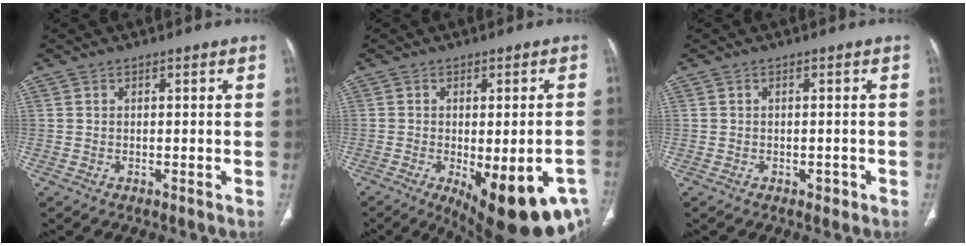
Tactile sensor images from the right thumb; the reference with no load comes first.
{"total": 18.5, "force": [-7.8, 6.6, 15.4], "torque": [-0.150, 0.002, -0.090]}
{"total": 1.2, "force": [-0.6, 0.9, 0.6], "torque": [-0.006, 0.002, -0.007]}